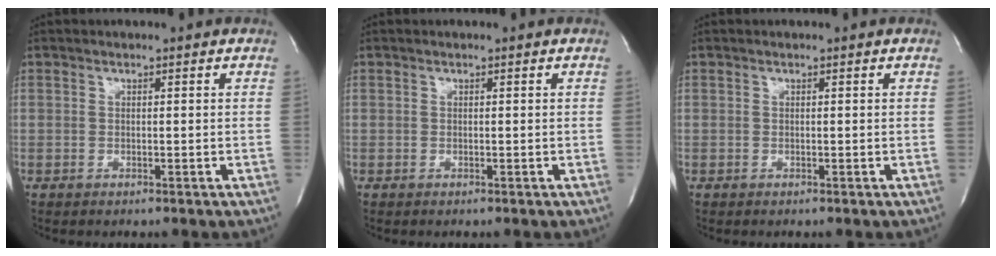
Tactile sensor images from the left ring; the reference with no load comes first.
{"total": 0.0}
{"total": 0.0}